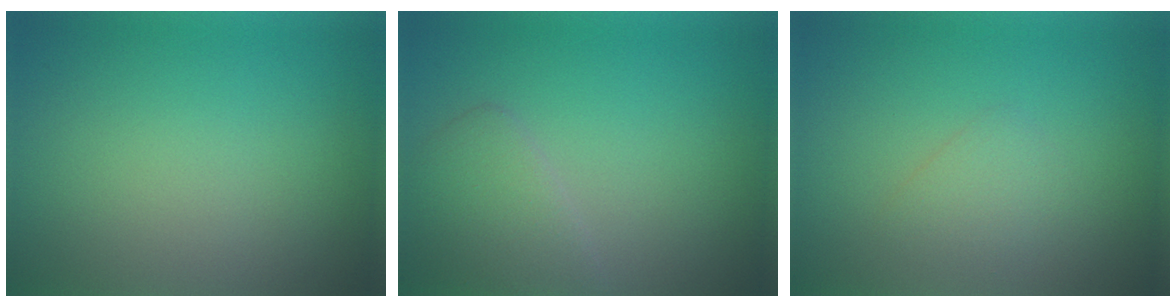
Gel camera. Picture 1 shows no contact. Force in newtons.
{"total": 2.7, "press": 2.7, "slide": 0.1}
{"total": 1.4, "press": 1.4, "slide": 0.0}